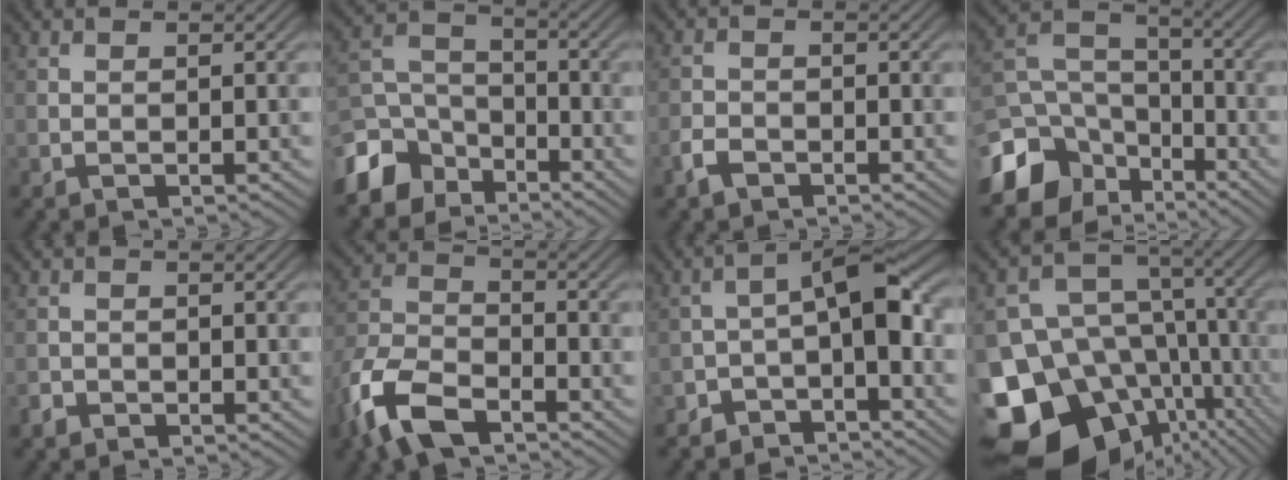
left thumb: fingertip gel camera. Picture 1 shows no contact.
{"total": 8.2, "force": [-5.9, 5.0, 2.9], "torque": [-0.068, -0.003, -0.138]}
{"total": 2.2, "force": [-1.5, 1.2, 1.0], "torque": [-0.020, 0.000, -0.036]}
{"total": 11.1, "force": [-6.7, 7.4, 4.9], "torque": [-0.132, -0.017, -0.132]}
{"total": 1.1, "force": [-0.9, 0.6, 0.2], "torque": [-0.004, 0.000, -0.021]}
{"total": 10.6, "force": [-6.7, 5.0, 6.6], "torque": [-0.150, -0.015, -0.149]}
{"total": 6.7, "force": [-3.2, 3.0, 5.1], "torque": [-0.064, 0.014, -0.069]}
{"total": 21.3, "force": [-10.3, 16.4, 9.0], "torque": [-0.176, -0.041, -0.148]}